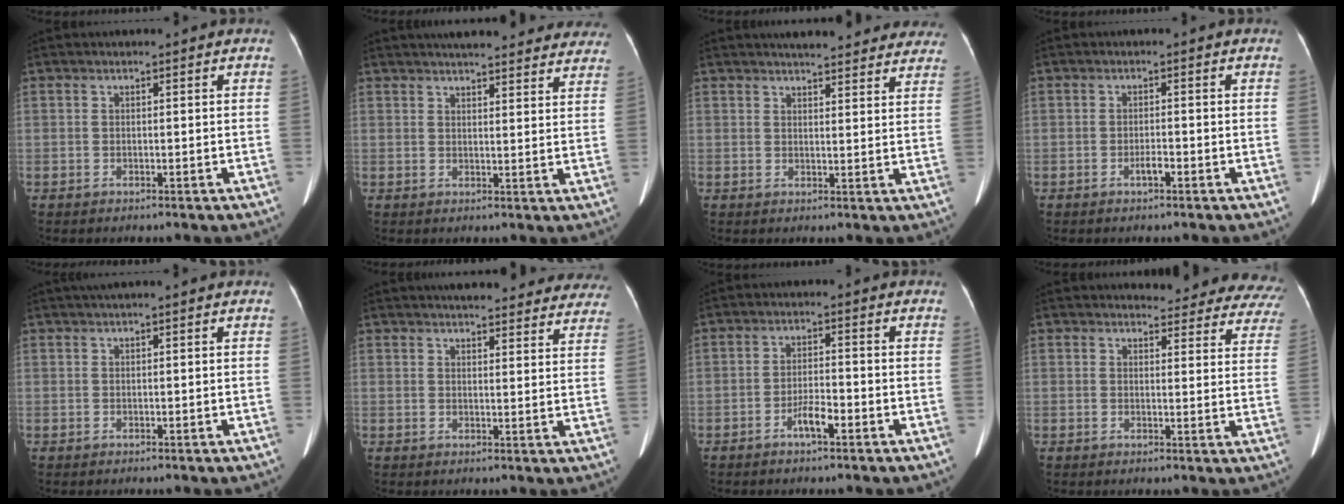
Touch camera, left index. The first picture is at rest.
{"total": 22.1, "force": [20.0, 4.5, 8.3], "torque": [-0.104, -0.003, 0.228]}
{"total": 17.6, "force": [16.0, 3.8, 6.3], "torque": [-0.062, 0.003, 0.177]}
{"total": 1.5, "force": [-1.1, 0.3, 1.1], "torque": [-0.021, -0.002, -0.017]}
{"total": 1.4, "force": [0.9, -0.1, 1.1], "torque": [-0.020, 0.020, 0.018]}
{"total": 21.8, "force": [19.9, 4.9, 7.5], "torque": [-0.085, -0.018, 0.219]}
{"total": 3.5, "force": [-2.3, 0.6, 2.6], "torque": [-0.050, -0.001, -0.040]}
{"total": 17.7, "force": [16.8, 4.6, 2.7], "torque": [0.007, -0.062, 0.156]}